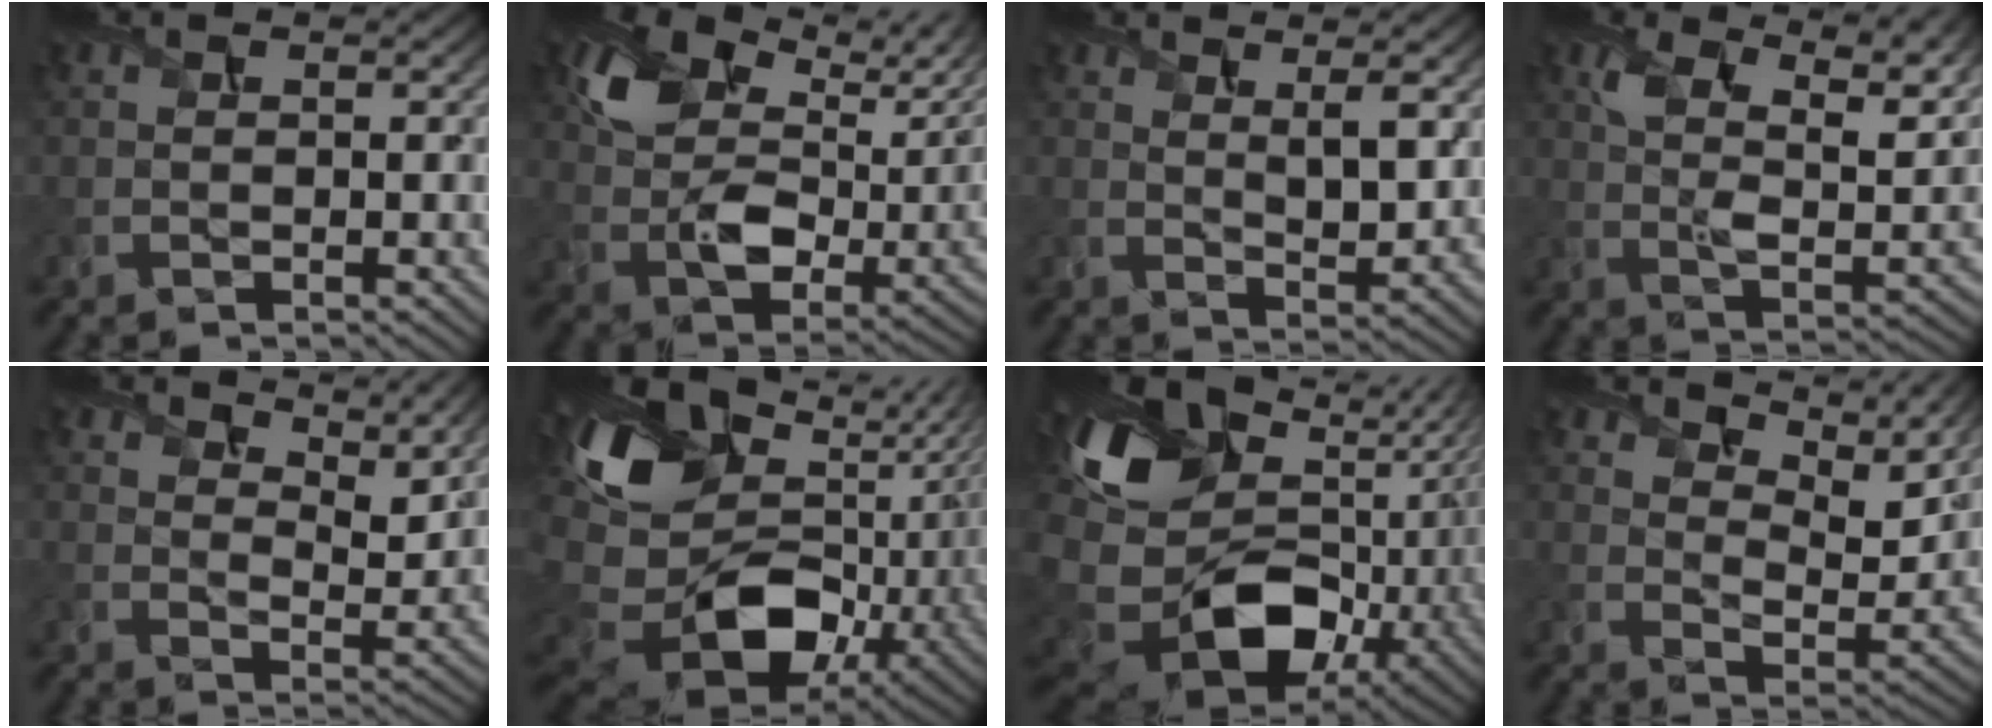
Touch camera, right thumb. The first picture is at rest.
{"total": 13.2, "force": [5.9, 8.0, 8.7], "torque": [-0.187, -0.008, 0.119]}
{"total": 5.1, "force": [2.1, 1.5, 4.4], "torque": [-0.083, -0.003, 0.041]}
{"total": 11.5, "force": [6.1, 4.9, 8.5], "torque": [-0.167, -0.009, 0.102]}
{"total": 8.2, "force": [6.6, 3.2, 3.8], "torque": [-0.073, -0.016, 0.096]}
{"total": 18.8, "force": [-1.1, 12.8, 13.7], "torque": [-0.310, -0.029, 0.004]}
{"total": 19.3, "force": [-2.7, 13.2, 13.8], "torque": [-0.310, -0.034, -0.026]}
{"total": 11.0, "force": [8.5, 4.3, 5.5], "torque": [-0.122, -0.012, 0.126]}